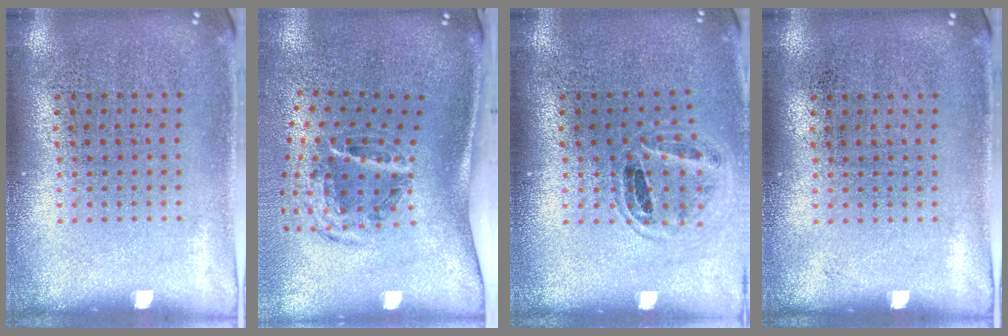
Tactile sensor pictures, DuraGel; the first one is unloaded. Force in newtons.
{"total": 2.0, "press": 1.2, "slide": 1.6}
{"total": 0.9, "press": 0.9, "slide": 0.2}
{"total": 0.0}